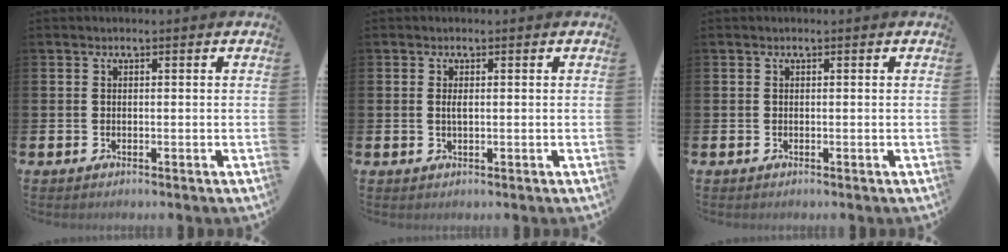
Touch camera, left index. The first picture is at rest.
{"total": 1.1, "force": [0.2, 0.4, 1.0], "torque": [-0.020, 0.003, 0.003]}
{"total": 0.0}